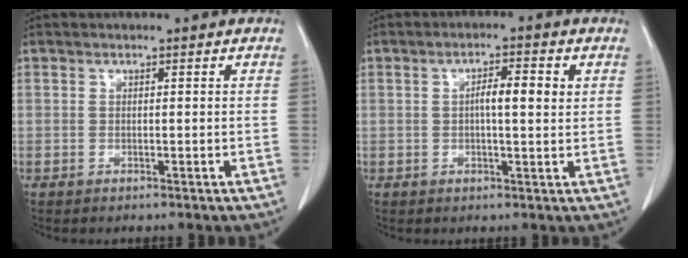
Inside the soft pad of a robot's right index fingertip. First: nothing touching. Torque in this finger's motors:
{"motor_torque": [0.33, 0.22, 0.04, 0.06]}